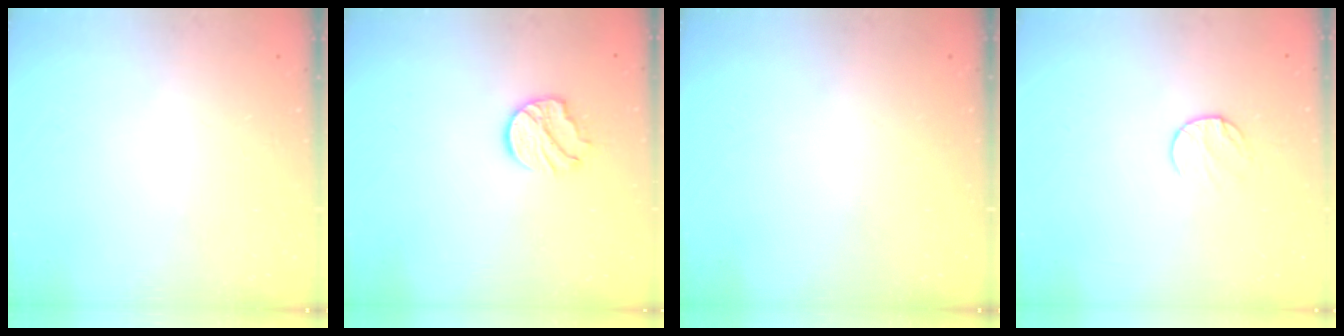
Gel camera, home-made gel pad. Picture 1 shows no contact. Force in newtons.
{"total": 10.2, "press": 10.1, "slide": 0.7}
{"total": 0.0}
{"total": 6.1, "press": 6.1, "slide": 0.8}